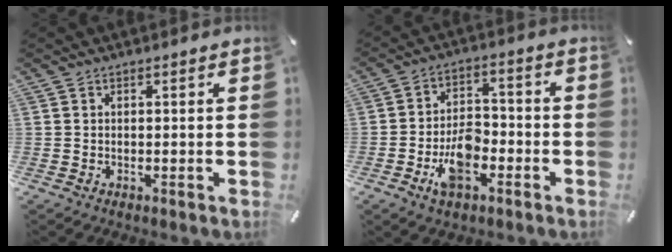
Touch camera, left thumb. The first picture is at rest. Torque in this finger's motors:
{"motor_torque": [0.30, 2.58, 0.43, 0.37, 0.31]}